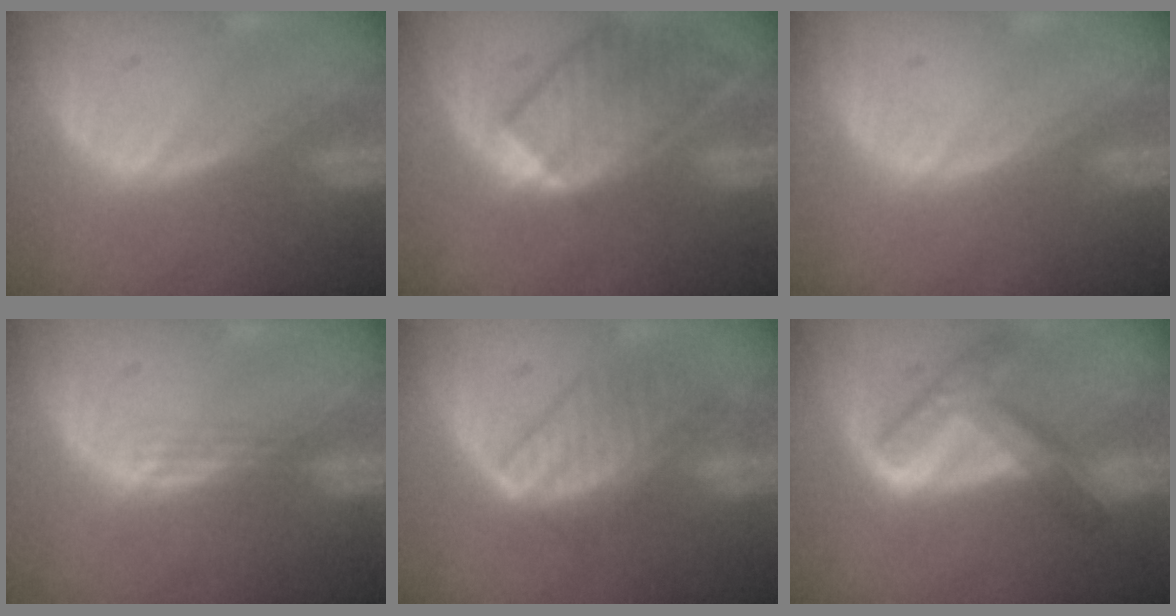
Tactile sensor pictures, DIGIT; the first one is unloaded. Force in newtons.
{"total": 9.4, "press": 8.3, "slide": 4.6}
{"total": 0.0}
{"total": 1.8, "press": 1.3, "slide": 1.2}
{"total": 7.1, "press": 6.5, "slide": 2.8}
{"total": 7.8, "press": 6.6, "slide": 4.2}